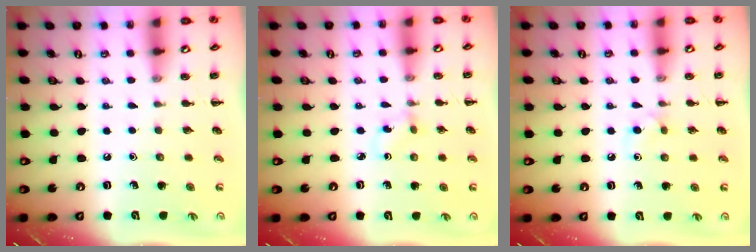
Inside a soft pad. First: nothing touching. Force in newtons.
{"total": 1.0, "press": 0.8, "slide": 0.6}
{"total": 4.5, "press": 4.2, "slide": 1.7}